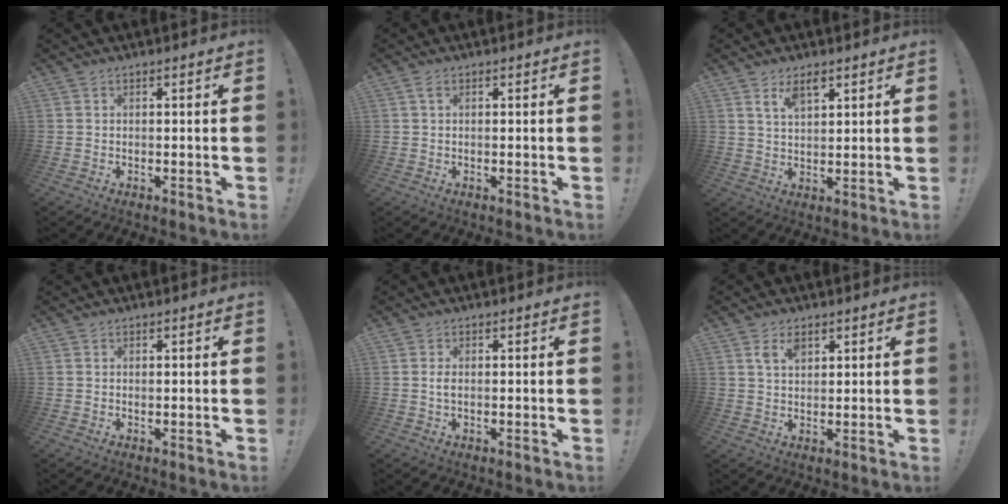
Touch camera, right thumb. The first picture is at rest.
{"total": 1.6, "force": [0.5, 0.7, 1.3], "torque": [-0.028, 0.004, 0.009]}
{"total": 5.2, "force": [3.5, 2.0, 3.2], "torque": [-0.056, -0.017, 0.061]}
{"total": 0.0}
{"total": 1.5, "force": [0.0, 0.8, 1.3], "torque": [-0.023, 0.003, -0.001]}
{"total": 4.7, "force": [2.9, 2.5, 2.7], "torque": [-0.044, -0.011, 0.052]}